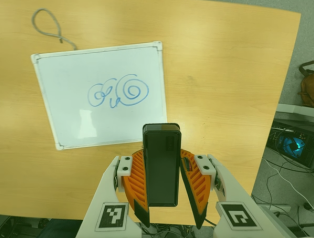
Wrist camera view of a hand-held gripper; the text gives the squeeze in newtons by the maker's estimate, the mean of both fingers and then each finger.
{"total": 6.2, "left": 5.3, "right": 7.1}